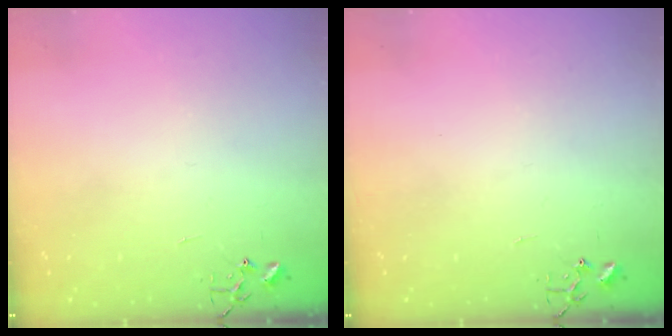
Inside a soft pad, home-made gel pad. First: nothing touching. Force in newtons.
{"total": 0.0}